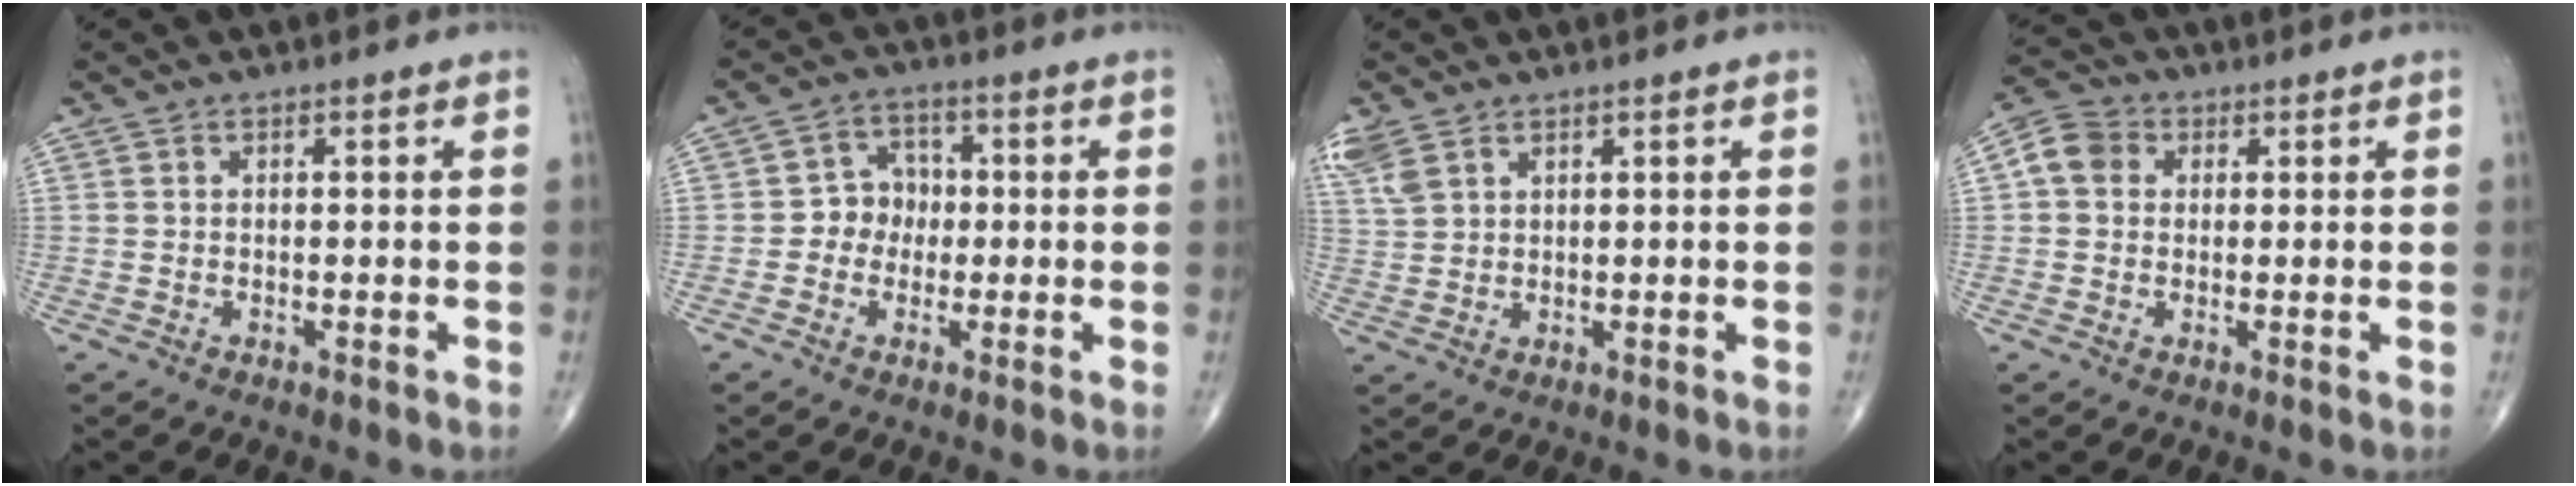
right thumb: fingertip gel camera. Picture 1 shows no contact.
{"total": 5.4, "force": [-0.5, 4.9, 2.3], "torque": [-0.004, 0.017, -0.021]}
{"total": 5.2, "force": [3.3, 2.9, 2.9], "torque": [-0.075, 0.005, 0.079]}
{"total": 5.7, "force": [1.0, 4.8, 2.9], "torque": [-0.045, 0.013, 0.010]}